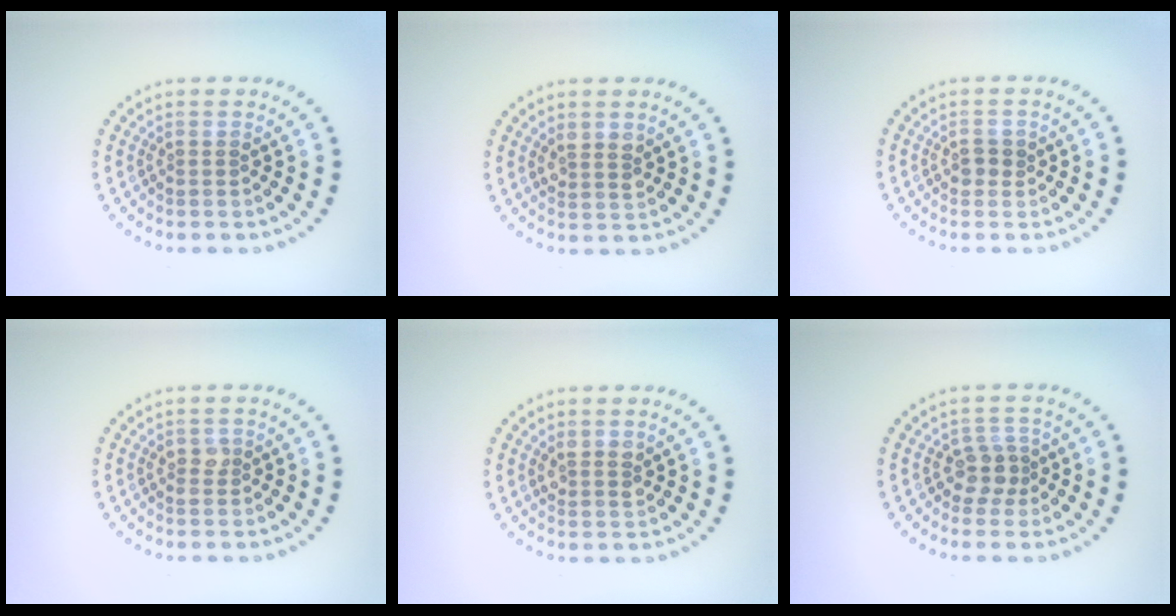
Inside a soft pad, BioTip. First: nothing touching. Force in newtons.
{"total": 1.7, "press": 1.5, "slide": 0.8}
{"total": 1.3, "press": 1.3, "slide": 0.4}
{"total": 1.1, "press": 1.1, "slide": 0.0}
{"total": 1.7, "press": 1.5, "slide": 0.8}
{"total": 2.3, "press": 1.8, "slide": 1.4}